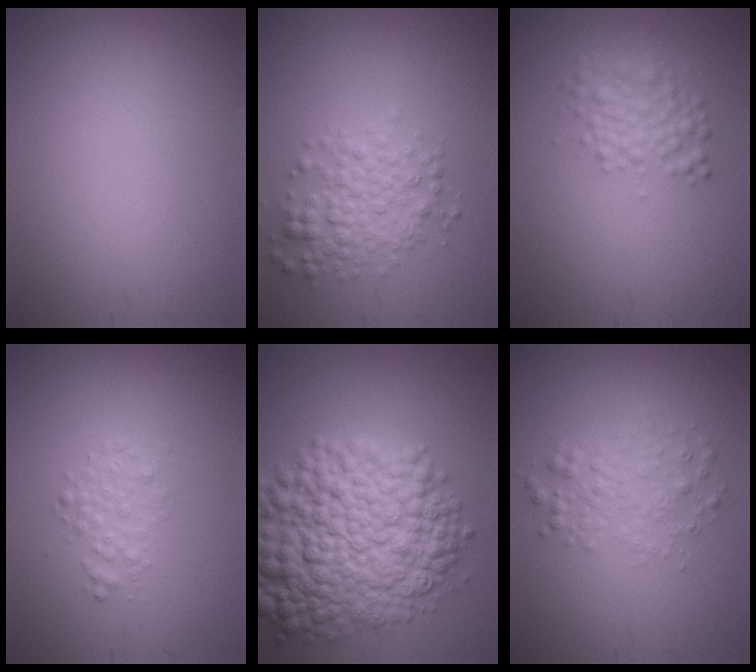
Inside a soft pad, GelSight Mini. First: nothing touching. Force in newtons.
{"total": 3.5, "press": 3.5, "slide": 0.1}
{"total": 2.9, "press": 2.9, "slide": 0.0}
{"total": 1.7, "press": 1.7, "slide": 0.0}
{"total": 12.2, "press": 12.2, "slide": 0.3}
{"total": 2.5, "press": 2.5, "slide": 0.0}